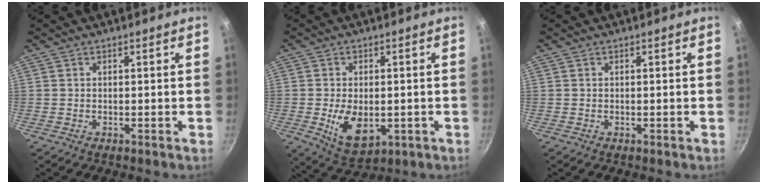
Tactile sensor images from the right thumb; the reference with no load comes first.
{"total": 9.3, "force": [-1.6, 5.6, 7.2], "torque": [-0.109, -0.011, -0.011]}
{"total": 0.0}